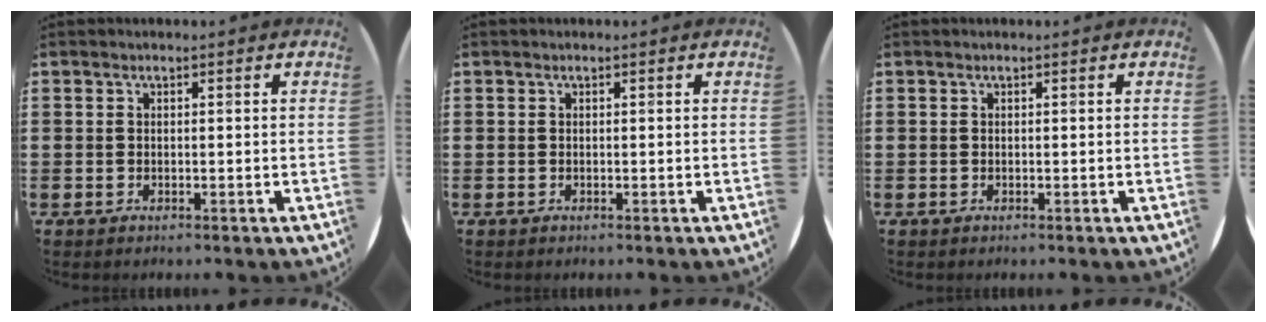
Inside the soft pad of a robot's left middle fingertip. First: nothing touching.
{"total": 0.0}
{"total": 0.0}